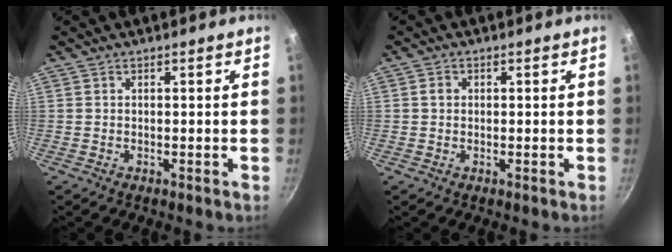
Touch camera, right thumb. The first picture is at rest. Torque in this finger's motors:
{"motor_torque": [-0.08, 0.29, 0.21, -0.09, -0.13]}